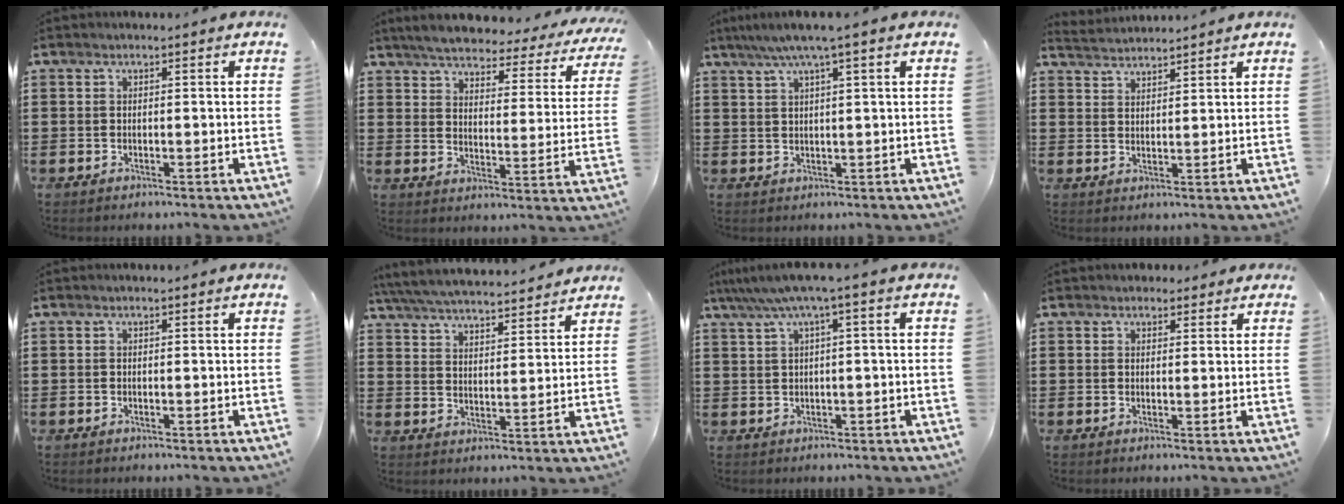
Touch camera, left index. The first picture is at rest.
{"total": 4.8, "force": [4.5, 0.4, 1.6], "torque": [-0.056, -0.031, 0.072]}
{"total": 3.8, "force": [2.1, -0.2, 3.1], "torque": [-0.065, 0.002, 0.035]}
{"total": 2.4, "force": [2.3, -0.1, -0.4], "torque": [0.000, -0.005, 0.044]}
{"total": 0.0}
{"total": 5.7, "force": [5.6, 0.1, 1.3], "torque": [-0.049, -0.034, 0.097]}
{"total": 4.0, "force": [1.0, -0.2, 3.9], "torque": [-0.075, -0.003, 0.013]}
{"total": 1.9, "force": [1.5, 1.1, 0.3], "torque": [-0.003, 0.006, 0.026]}